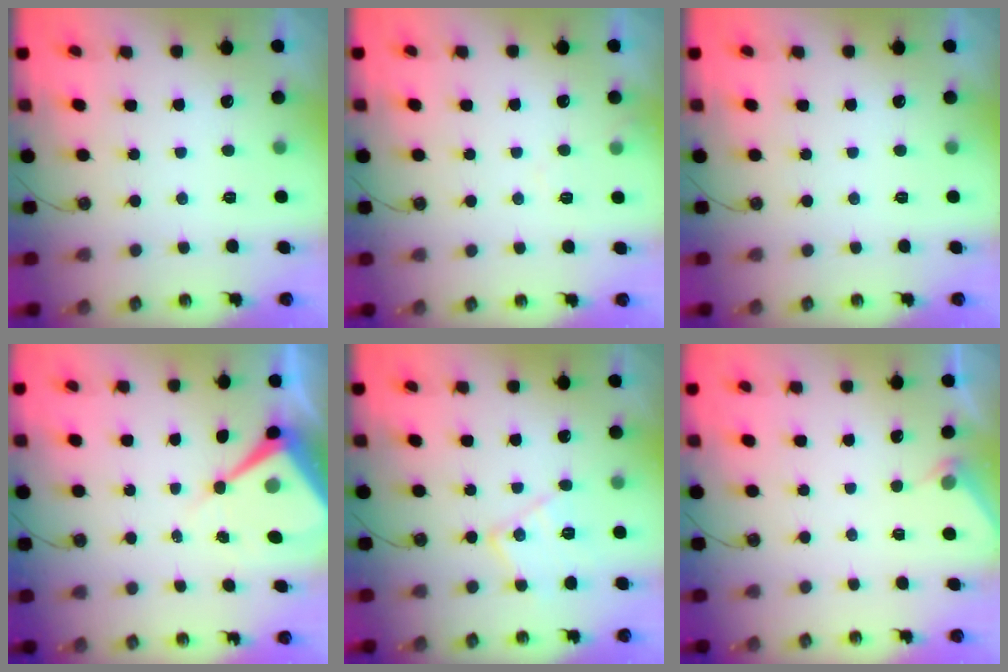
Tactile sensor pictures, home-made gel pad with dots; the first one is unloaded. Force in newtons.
{"total": 4.2, "press": 4.1, "slide": 0.7}
{"total": 0.0}
{"total": 8.4, "press": 8.3, "slide": 0.7}
{"total": 12.2, "press": 12.2, "slide": 0.6}
{"total": 3.0, "press": 2.9, "slide": 0.4}